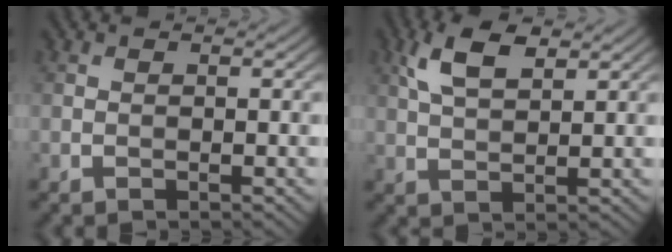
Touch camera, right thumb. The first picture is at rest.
{"total": 5.9, "force": [3.0, 2.5, 4.4], "torque": [-0.100, 0.008, 0.060]}